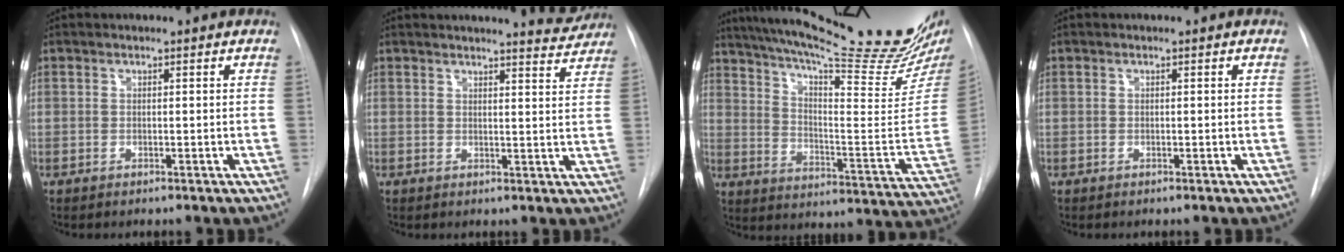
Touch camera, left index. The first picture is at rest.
{"total": 5.8, "force": [5.7, 0.3, 1.0], "torque": [-0.011, -0.022, 0.054]}
{"total": 29.3, "force": [24.4, 1.8, 16.2], "torque": [-0.257, -0.092, 0.324]}
{"total": 0.0}